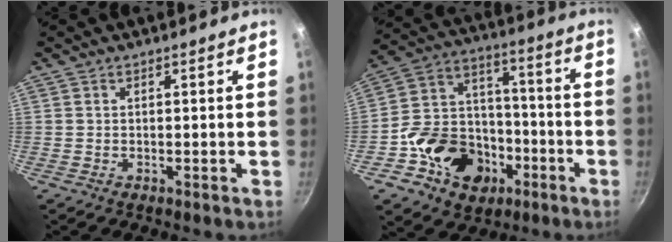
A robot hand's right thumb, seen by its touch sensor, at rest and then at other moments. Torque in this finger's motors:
{"motor_torque": [1.38, 1.24, 0.60, -0.73, 0.10]}